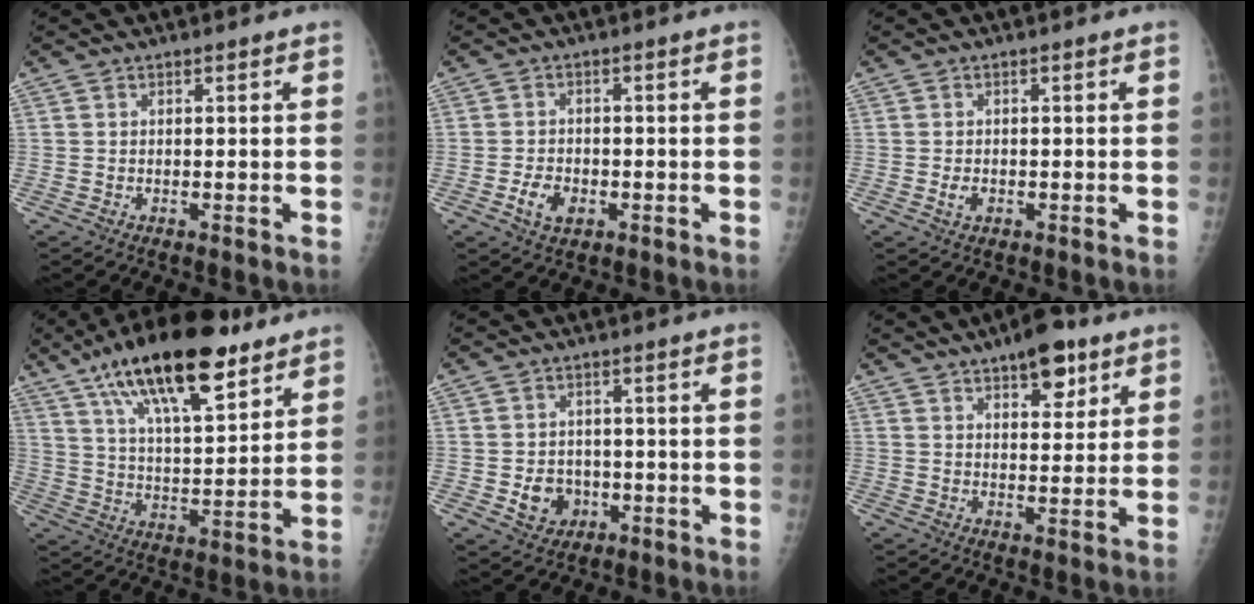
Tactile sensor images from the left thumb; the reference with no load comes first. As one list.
[{"total": 4.4, "force": [-1.6, 3.0, 2.8], "torque": [-0.041, 0.004, -0.026]}, {"total": 1.9, "force": [-0.5, 1.3, 1.2], "torque": [-0.019, 0.001, -0.007]}, {"total": 22.1, "force": [13.8, 7.7, 15.4], "torque": [-0.237, -0.044, 0.233]}, {"total": 6.1, "force": [-1.5, 5.2, 2.7], "torque": [-0.018, 0.008, -0.017]}, {"total": 8.5, "force": [5.3, 3.6, 5.6], "torque": [-0.056, -0.025, 0.074]}]